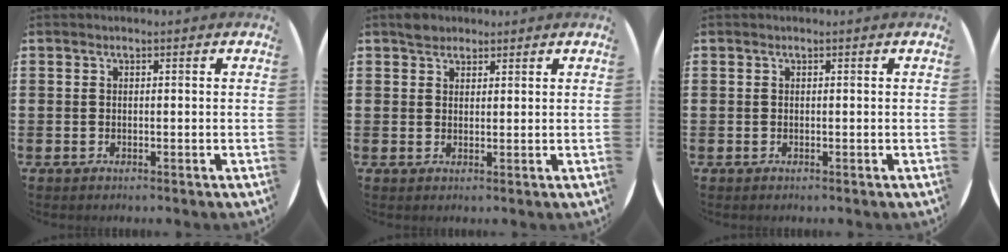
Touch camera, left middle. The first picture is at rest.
{"total": 2.0, "force": [1.8, 0.9, 0.0], "torque": [0.007, 0.003, 0.034]}
{"total": 0.0}